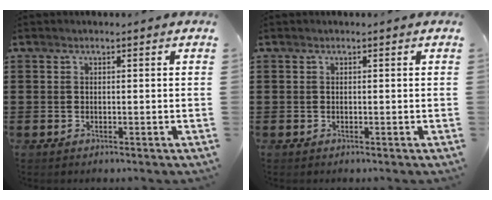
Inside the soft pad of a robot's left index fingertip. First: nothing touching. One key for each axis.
{"total": 0.0}